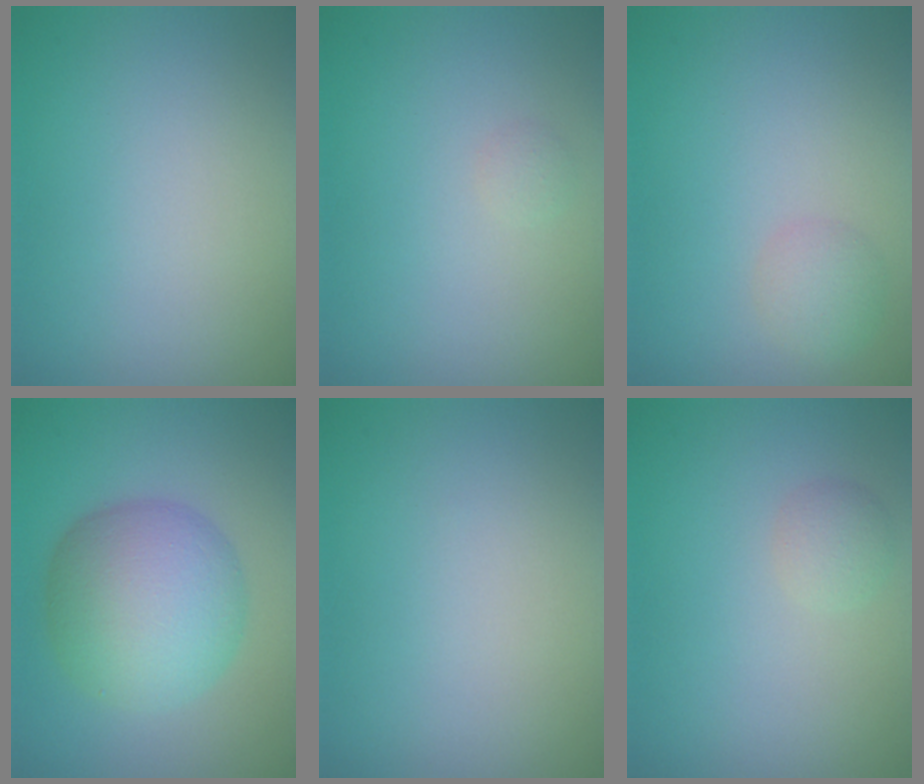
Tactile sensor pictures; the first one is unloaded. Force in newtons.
{"total": 0.6, "press": 0.6, "slide": 0.0}
{"total": 1.9, "press": 1.8, "slide": 0.1}
{"total": 8.7, "press": 8.7, "slide": 0.2}
{"total": 0.0}
{"total": 1.3, "press": 1.3, "slide": 0.2}